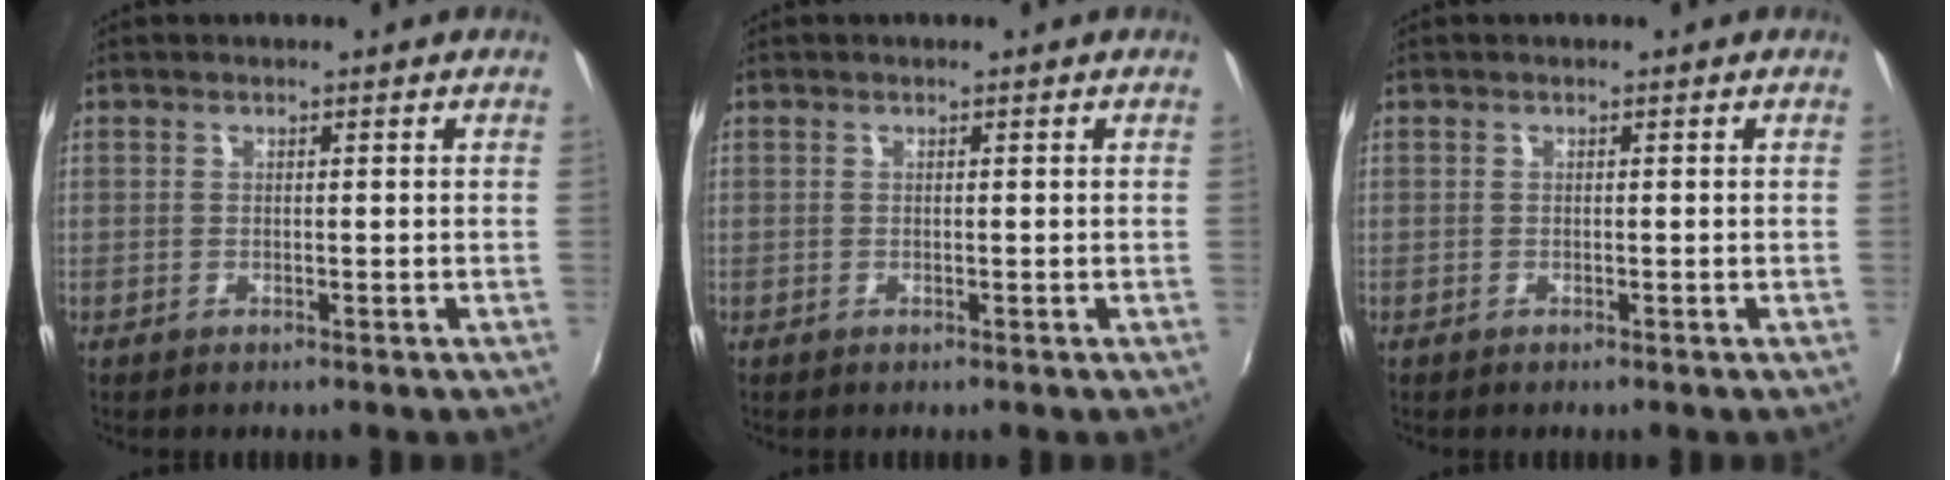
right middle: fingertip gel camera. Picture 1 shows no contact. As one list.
[{"total": 0.0}, {"total": 0.0}]